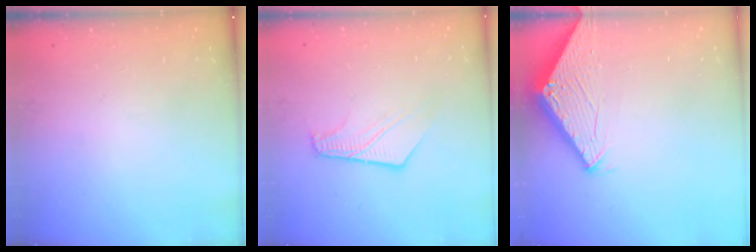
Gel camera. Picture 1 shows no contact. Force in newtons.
{"total": 7.9, "press": 7.9, "slide": 0.3}
{"total": 2.9, "press": 2.9, "slide": 0.2}